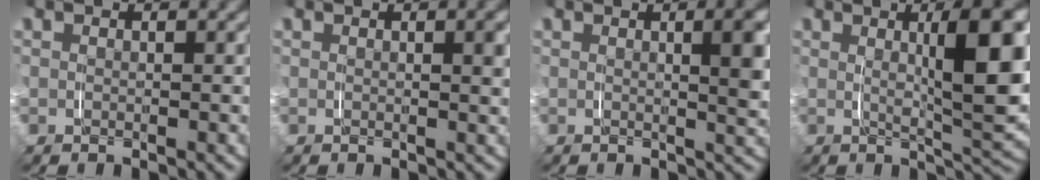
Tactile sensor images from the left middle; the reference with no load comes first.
{"total": 1.1, "force": [0.3, -0.1, 1.1], "torque": [-0.013, 0.003, 0.004]}
{"total": 3.4, "force": [0.7, 0.5, 3.3], "torque": [-0.041, 0.003, 0.010]}
{"total": 8.3, "force": [1.5, 2.1, 7.9], "torque": [-0.102, 0.010, 0.025]}